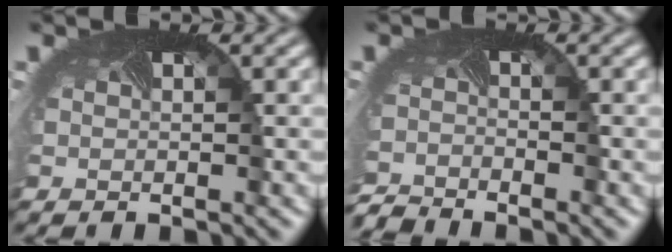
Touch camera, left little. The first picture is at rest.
{"total": 2.8, "force": [-2.8, -0.2, -0.5], "torque": [-0.003, -0.021, -0.060]}